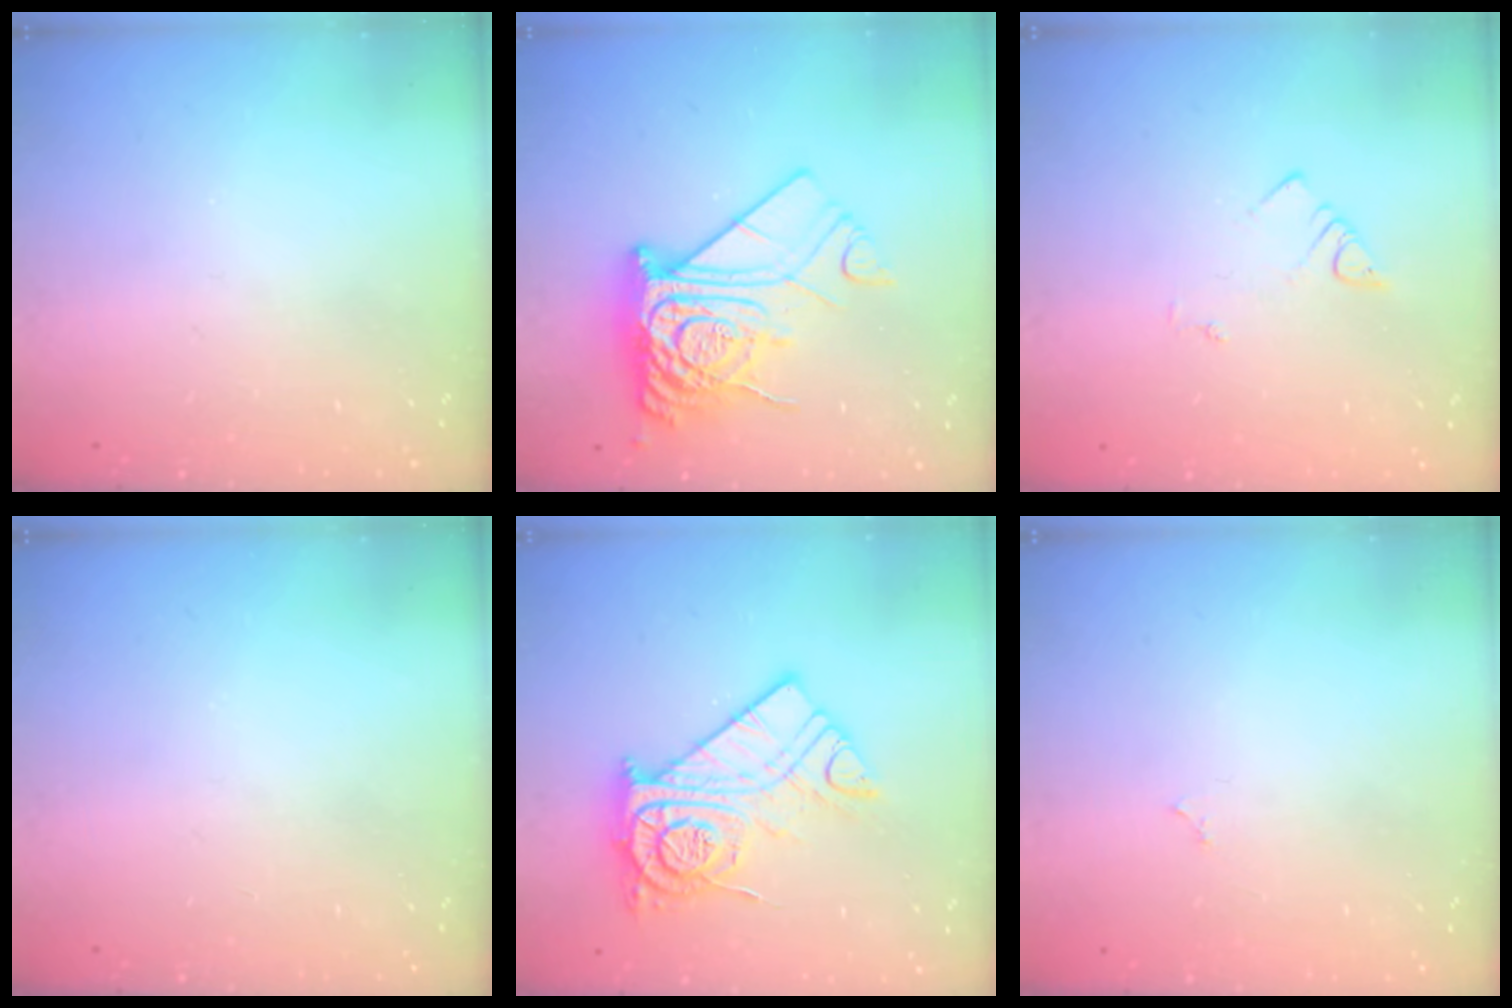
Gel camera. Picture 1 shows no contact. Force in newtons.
{"total": 15.8, "press": 15.8, "slide": 1.6}
{"total": 2.1, "press": 2.1, "slide": 0.4}
{"total": 0.0}
{"total": 14.8, "press": 14.8, "slide": 1.2}
{"total": 1.8, "press": 1.8, "slide": 0.3}